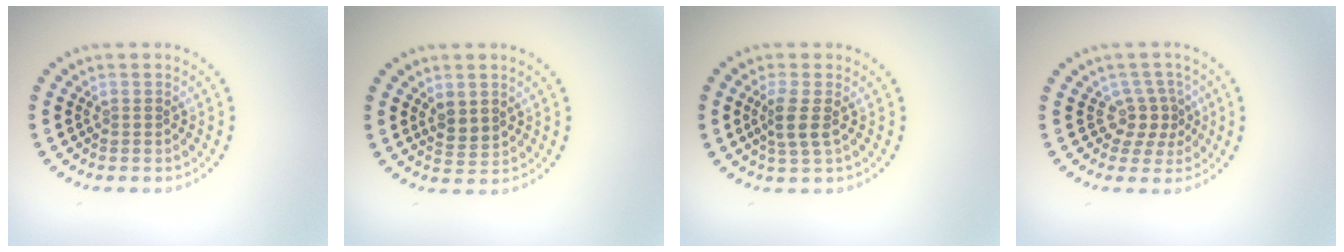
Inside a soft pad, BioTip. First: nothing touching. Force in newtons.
{"total": 1.9, "press": 1.7, "slide": 0.9}
{"total": 2.3, "press": 1.8, "slide": 1.4}
{"total": 2.6, "press": 1.8, "slide": 1.9}